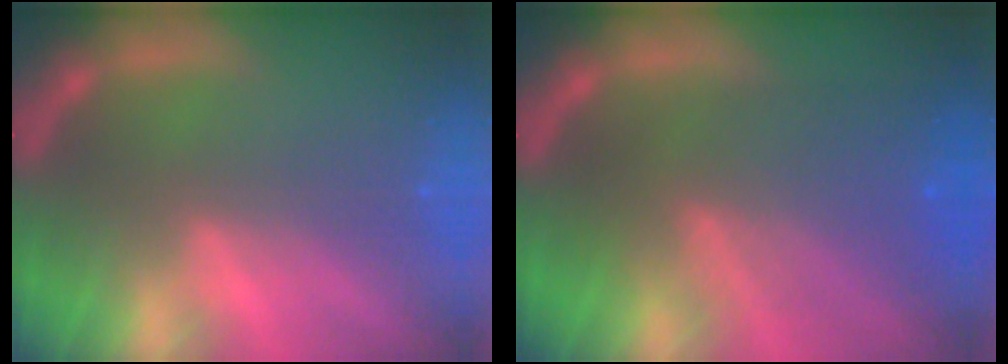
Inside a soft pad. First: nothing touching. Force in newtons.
{"total": 8.6}